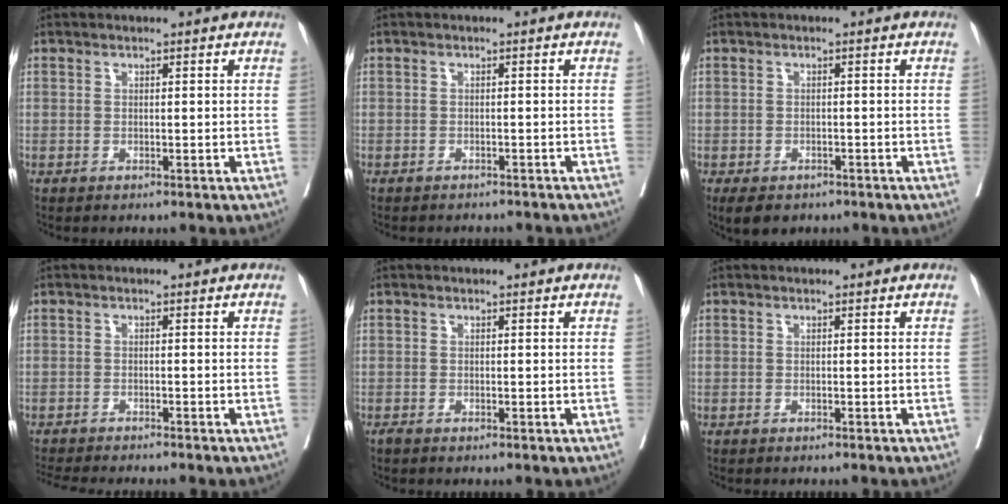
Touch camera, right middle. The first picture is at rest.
{"total": 5.5, "force": [-5.1, 1.5, 1.5], "torque": [-0.017, -0.005, -0.059]}
{"total": 5.4, "force": [-4.0, 2.8, 2.2], "torque": [-0.027, -0.003, -0.055]}
{"total": 8.4, "force": [-7.7, 0.3, 3.5], "torque": [-0.043, -0.014, -0.114]}
{"total": 0.5, "force": [-0.5, 0.0, 0.2], "torque": [-0.009, -0.003, -0.013]}
{"total": 1.5, "force": [-1.4, 0.1, 0.5], "torque": [-0.008, -0.002, -0.019]}